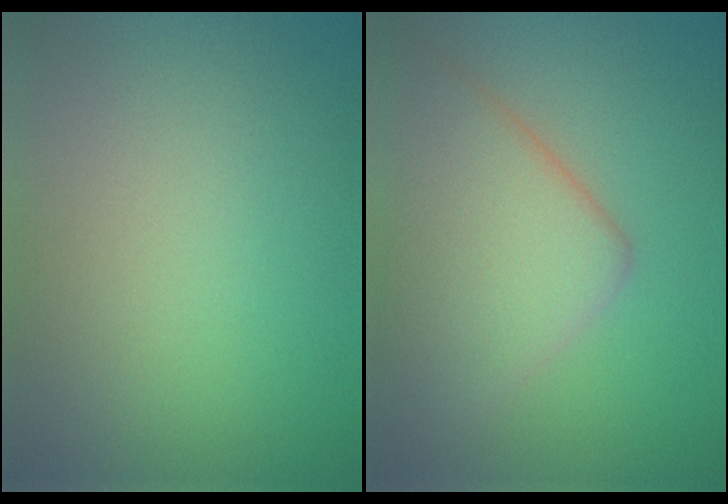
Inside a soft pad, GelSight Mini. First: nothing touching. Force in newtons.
{"total": 7.4, "press": 7.4, "slide": 0.2}